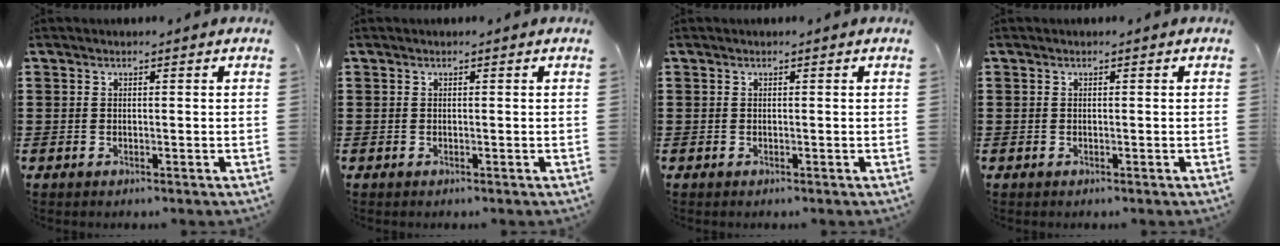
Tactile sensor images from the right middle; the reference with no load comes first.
{"total": 0.0}
{"total": 0.0}
{"total": 0.0}